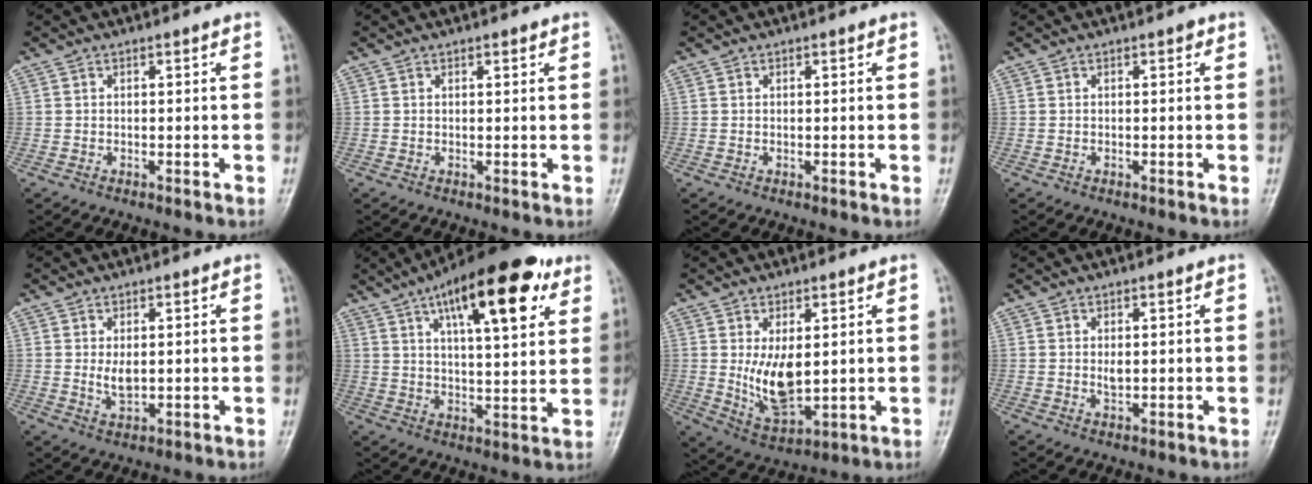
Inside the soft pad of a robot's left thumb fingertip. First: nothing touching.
{"total": 0.9, "force": [0.6, 0.4, 0.6], "torque": [-0.005, -0.001, 0.007]}
{"total": 0.0}
{"total": 0.6, "force": [0.2, 0.4, 0.4], "torque": [0.000, 0.002, -0.002]}
{"total": 3.3, "force": [0.6, 1.8, 2.7], "torque": [-0.042, -0.011, 0.016]}
{"total": 20.3, "force": [10.3, 7.0, 16.0], "torque": [-0.220, -0.019, 0.156]}
{"total": 9.1, "force": [1.2, 4.7, 7.7], "torque": [-0.124, -0.026, 0.038]}
{"total": 1.9, "force": [0.5, 0.9, 1.5], "torque": [-0.023, -0.005, 0.010]}